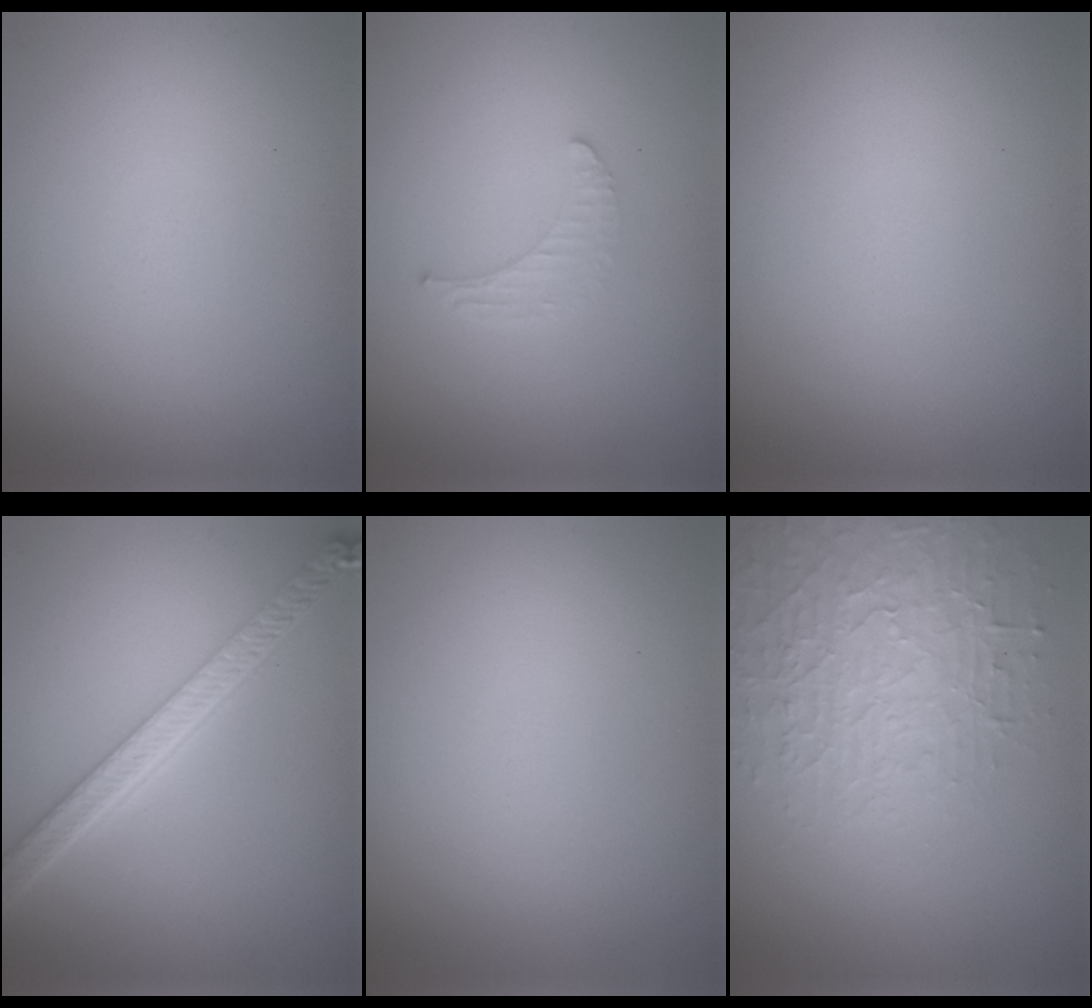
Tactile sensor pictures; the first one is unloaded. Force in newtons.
{"total": 1.3, "press": 1.3, "slide": 0.4}
{"total": 0.0}
{"total": 5.2, "press": 4.1, "slide": 3.3}
{"total": 0.0}
{"total": 4.0, "press": 3.9, "slide": 0.7}